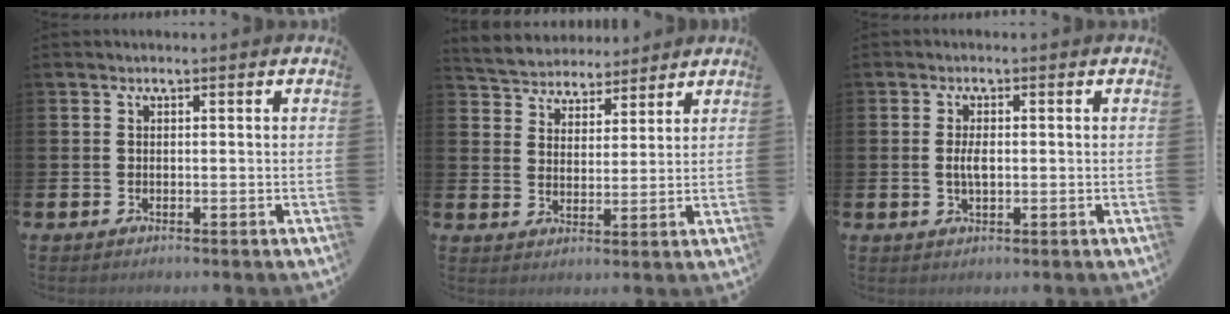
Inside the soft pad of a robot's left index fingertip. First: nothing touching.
{"total": 4.6, "force": [4.4, 1.4, -0.6], "torque": [-0.016, -0.027, 0.078]}
{"total": 2.7, "force": [0.0, 1.1, 2.4], "torque": [-0.044, 0.001, -0.002]}